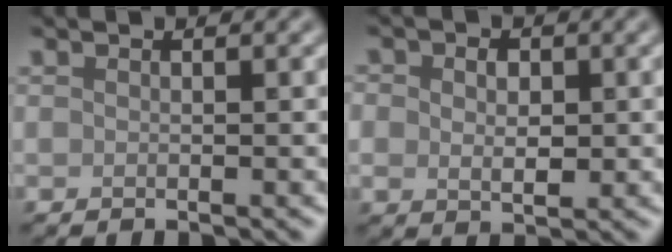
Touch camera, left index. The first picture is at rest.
{"total": 4.9, "force": [1.0, 3.7, 3.0], "torque": [-0.026, 0.026, -0.011]}